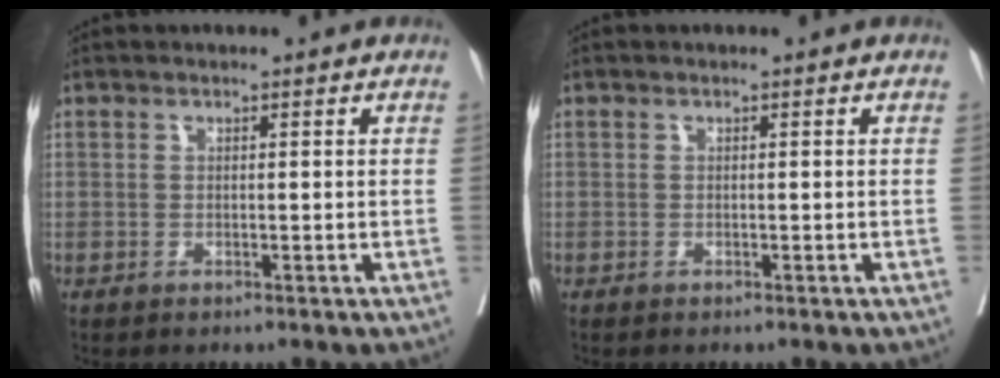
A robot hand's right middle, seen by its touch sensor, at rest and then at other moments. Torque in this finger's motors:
{"motor_torque": [-0.61, -0.84, -0.12, -0.04]}